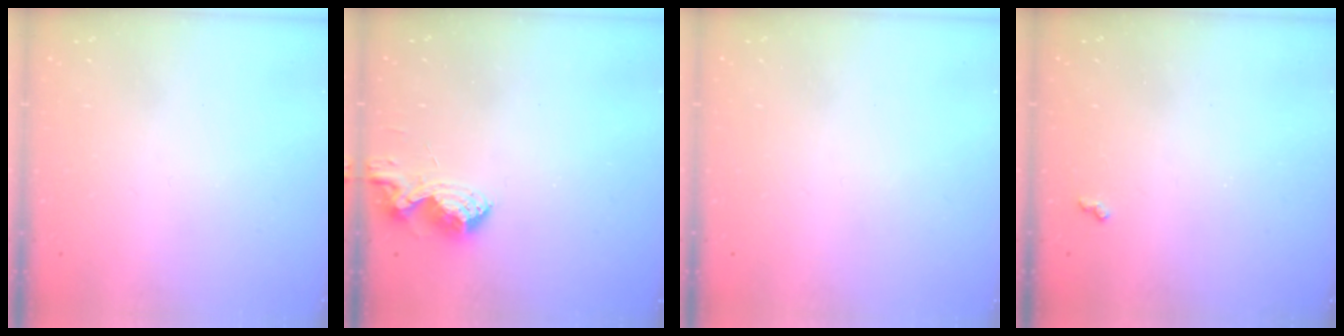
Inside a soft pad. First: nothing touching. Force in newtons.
{"total": 10.2, "press": 10.1, "slide": 0.9}
{"total": 0.0}
{"total": 4.1, "press": 4.1, "slide": 0.5}